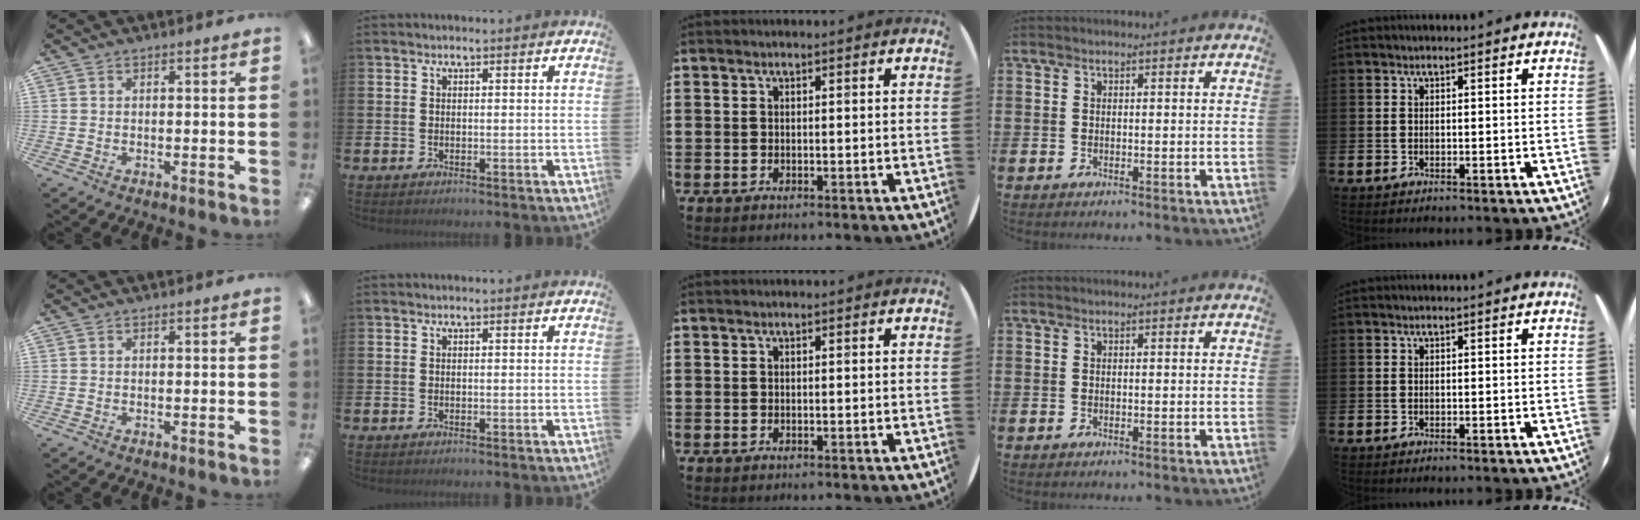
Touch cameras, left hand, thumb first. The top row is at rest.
{}